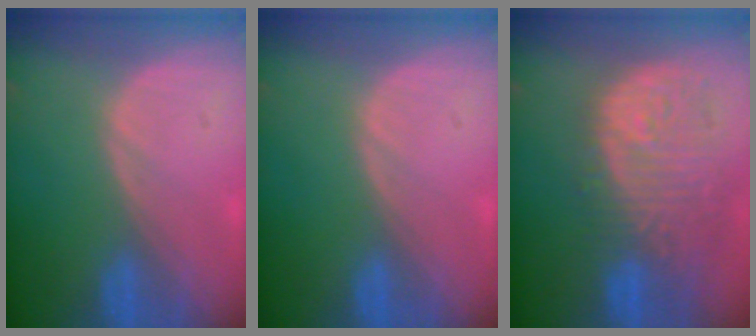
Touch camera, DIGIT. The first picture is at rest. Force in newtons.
{"total": 0.0}
{"total": 13.0, "press": 11.1, "slide": 6.8}